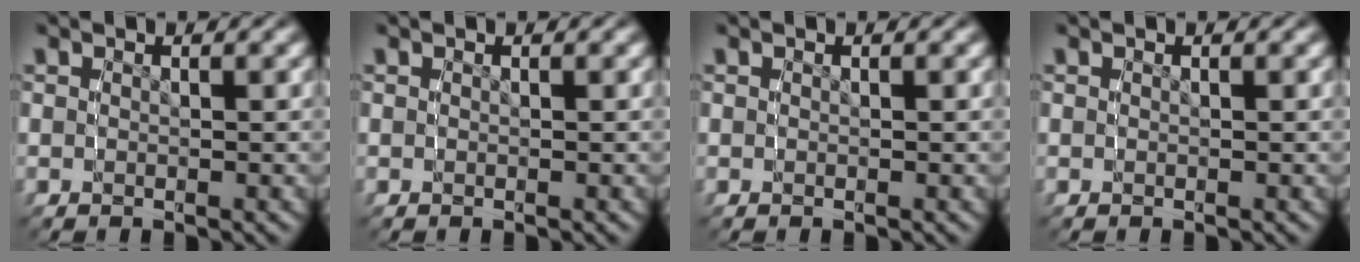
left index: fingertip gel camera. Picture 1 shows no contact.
{"total": 0.0}
{"total": 0.0}
{"total": 0.0}